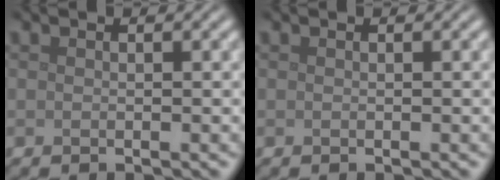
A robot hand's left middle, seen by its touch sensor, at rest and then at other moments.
{"total": 0.0}